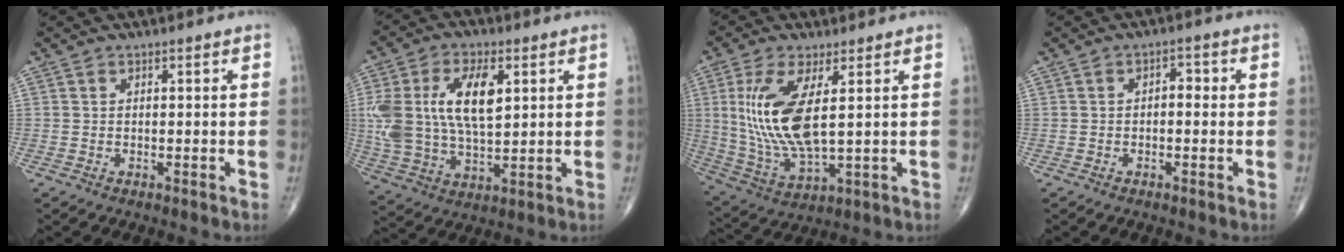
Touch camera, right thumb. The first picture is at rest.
{"total": 17.1, "force": [3.9, 8.7, 14.1], "torque": [-0.284, 0.000, 0.076]}
{"total": 14.7, "force": [2.8, 5.4, 13.4], "torque": [-0.292, -0.019, 0.066]}
{"total": 2.6, "force": [0.0, 1.5, 2.1], "torque": [-0.017, 0.012, -0.006]}